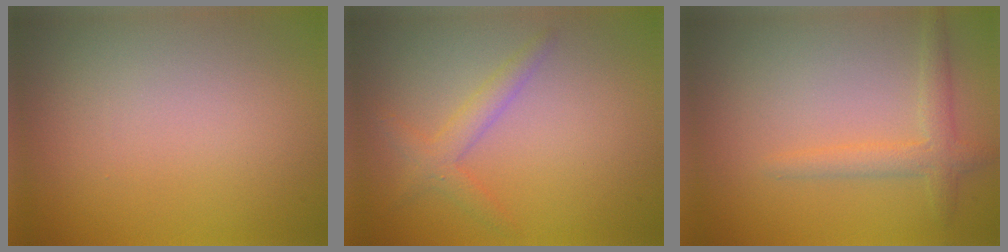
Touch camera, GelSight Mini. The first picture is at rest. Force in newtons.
{"total": 2.2, "press": 2.2, "slide": 0.0}
{"total": 2.4, "press": 2.4, "slide": 0.1}